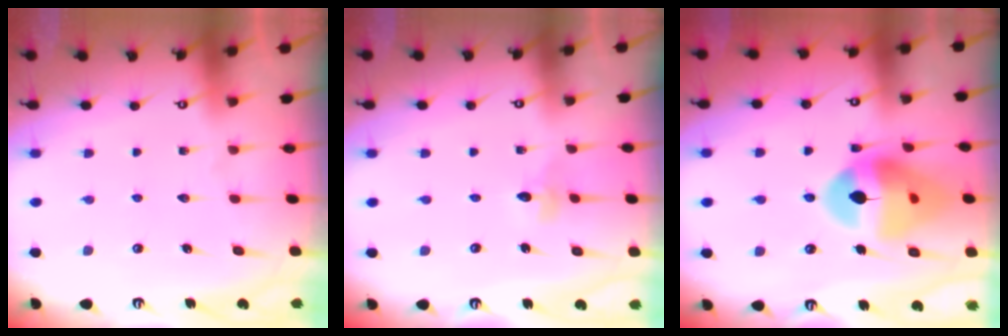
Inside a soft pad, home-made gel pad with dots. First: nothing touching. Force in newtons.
{"total": 2.8, "press": 2.7, "slide": 0.3}
{"total": 16.8, "press": 16.7, "slide": 1.8}